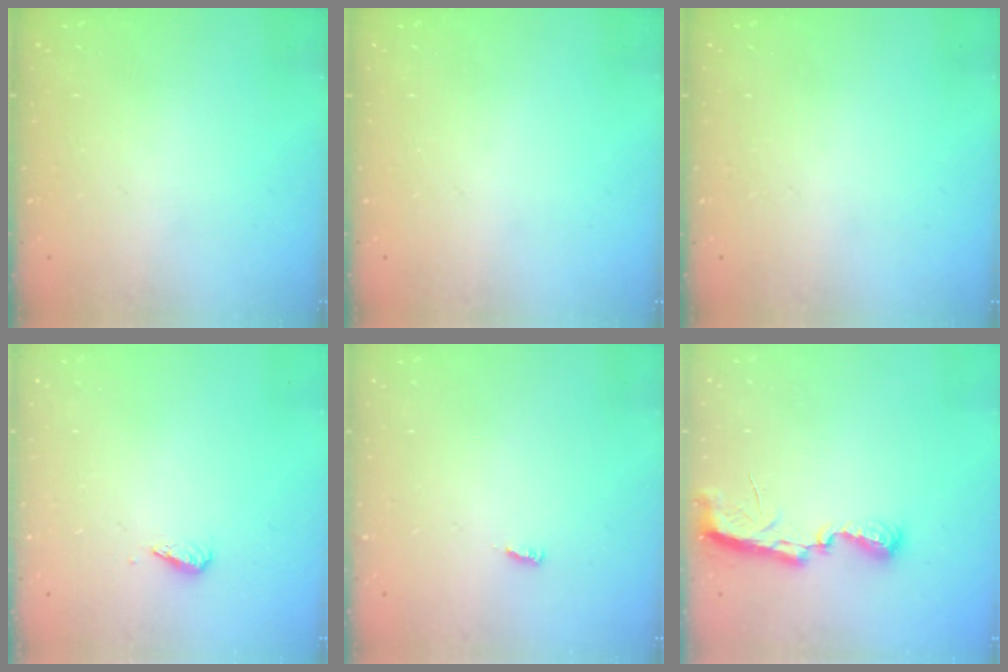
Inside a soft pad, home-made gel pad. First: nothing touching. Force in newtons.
{"total": 0.0}
{"total": 0.0}
{"total": 3.0, "press": 2.9, "slide": 0.6}
{"total": 3.0, "press": 3.0, "slide": 0.0}
{"total": 7.0, "press": 7.0, "slide": 0.6}